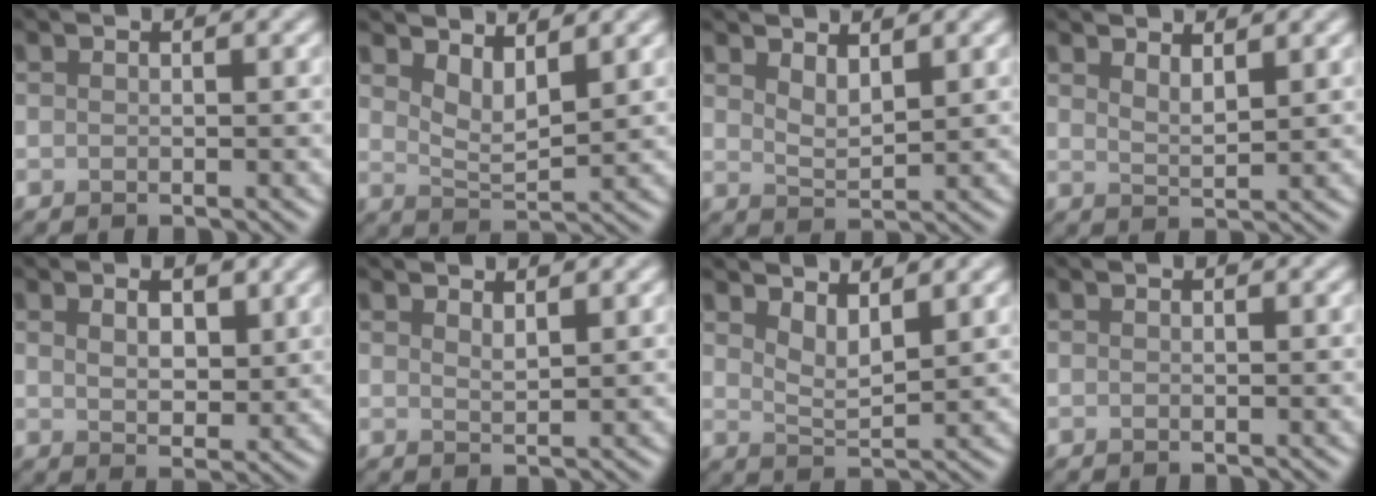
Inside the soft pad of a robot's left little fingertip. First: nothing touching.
{"total": 3.1, "force": [2.1, 1.0, 2.1], "torque": [-0.044, -0.012, 0.041]}
{"total": 2.4, "force": [1.7, 0.8, 1.5], "torque": [-0.029, -0.008, 0.035]}
{"total": 2.1, "force": [1.7, 0.4, 1.1], "torque": [-0.018, -0.003, 0.032]}
{"total": 3.7, "force": [1.6, 1.9, 2.7], "torque": [-0.051, -0.006, 0.030]}
{"total": 1.3, "force": [1.2, 0.2, 0.6], "torque": [-0.011, 0.000, 0.020]}
{"total": 2.8, "force": [2.0, 0.8, 1.8], "torque": [-0.034, -0.011, 0.039]}
{"total": 0.0}